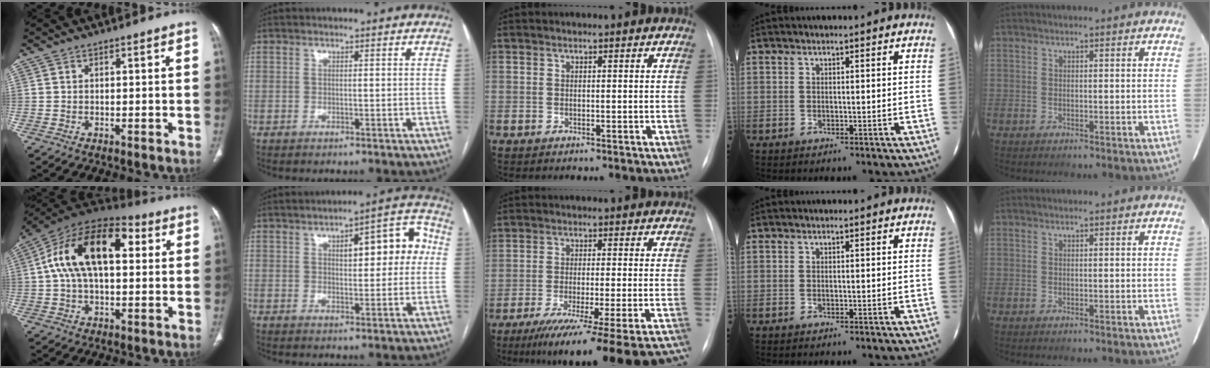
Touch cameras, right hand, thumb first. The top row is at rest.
{"thumb": {"total": 19.5, "force": [4.0, 10.5, 15.9], "torque": [-0.268, 0.035, 0.057]}, "index": {"total": 9.8, "force": [2.1, 3.5, 8.9], "torque": [-0.106, 0.035, 0.026]}, "middle": {"total": 24.2, "force": [-20.6, -0.9, 12.7], "torque": [-0.102, -0.051, -0.283]}}